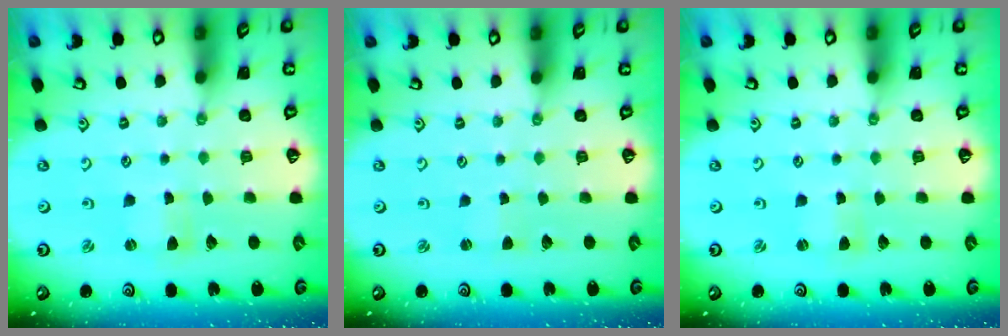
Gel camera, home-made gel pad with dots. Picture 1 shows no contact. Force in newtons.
{"total": 1.0, "press": 1.0, "slide": 0.2}
{"total": 0.5, "press": 0.5, "slide": 0.2}